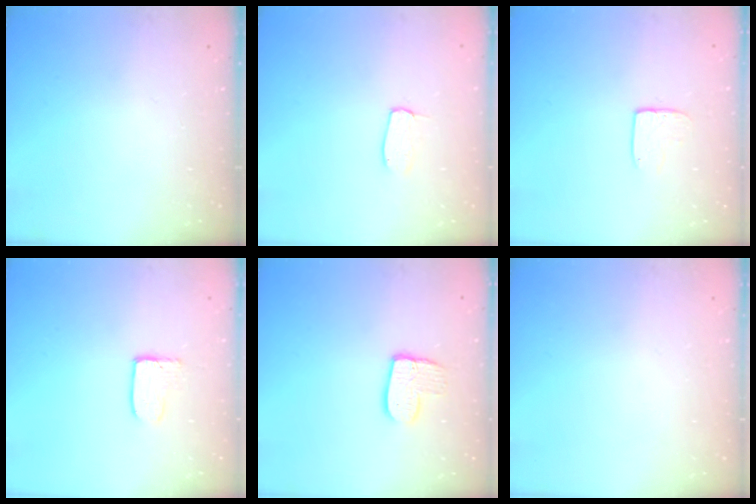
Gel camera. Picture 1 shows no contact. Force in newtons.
{"total": 3.9, "press": 3.9, "slide": 0.2}
{"total": 6.5, "press": 6.5, "slide": 0.4}
{"total": 3.6, "press": 3.6, "slide": 0.3}
{"total": 9.8, "press": 9.8, "slide": 0.7}
{"total": 0.0}